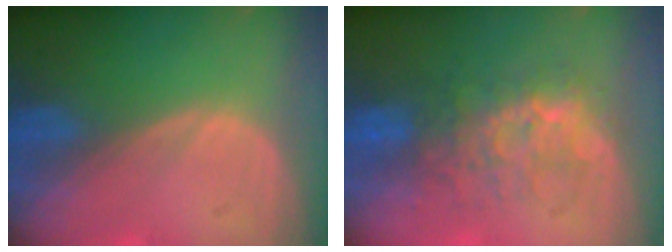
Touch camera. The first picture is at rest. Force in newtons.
{"total": 8.0, "press": 7.8, "slide": 2.1}